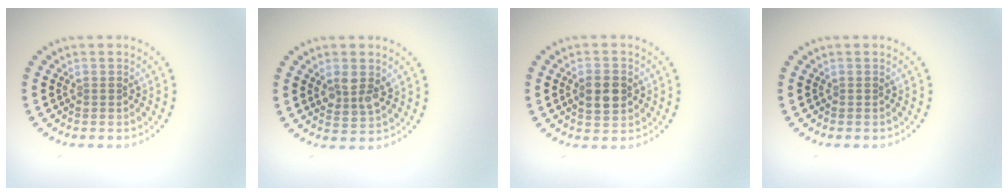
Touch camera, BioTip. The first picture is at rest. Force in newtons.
{"total": 2.7, "press": 2.6, "slide": 0.8}
{"total": 3.1, "press": 3.1, "slide": 0.0}
{"total": 0.0}